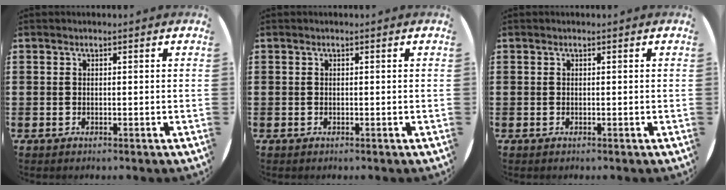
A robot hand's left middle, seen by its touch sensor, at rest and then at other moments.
{"total": 0.0}
{"total": 0.0}